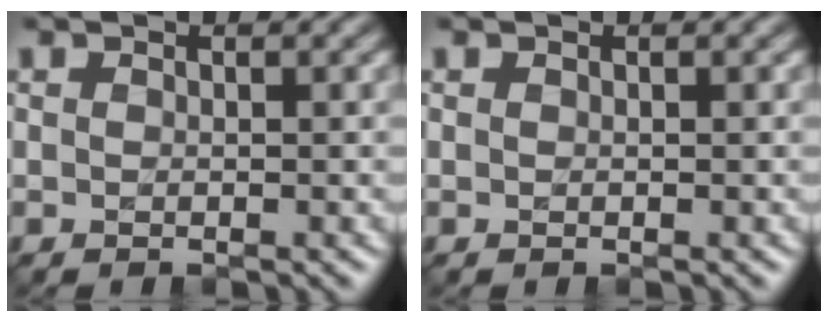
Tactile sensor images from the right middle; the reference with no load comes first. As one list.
[{"total": 0.0}]